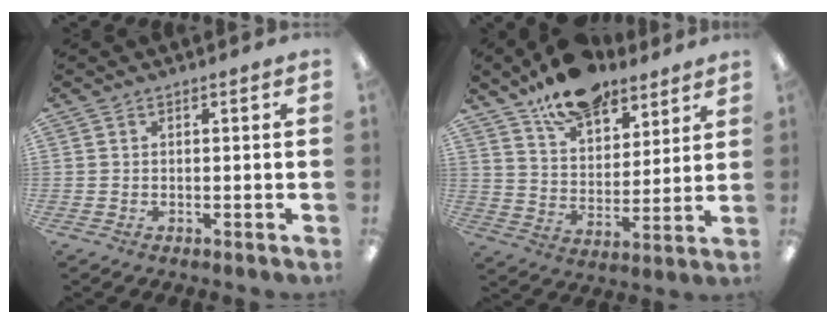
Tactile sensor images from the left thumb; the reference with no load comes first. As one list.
[{"total": 14.1, "force": [11.1, 6.6, 5.6], "torque": [-0.088, -0.065, 0.205]}]